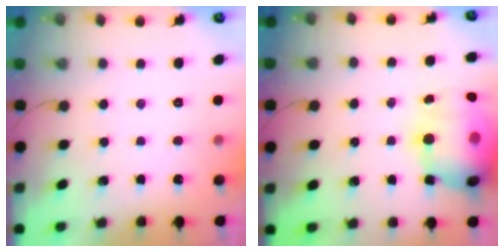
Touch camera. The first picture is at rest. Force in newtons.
{"total": 19.6, "press": 19.1, "slide": 4.3}